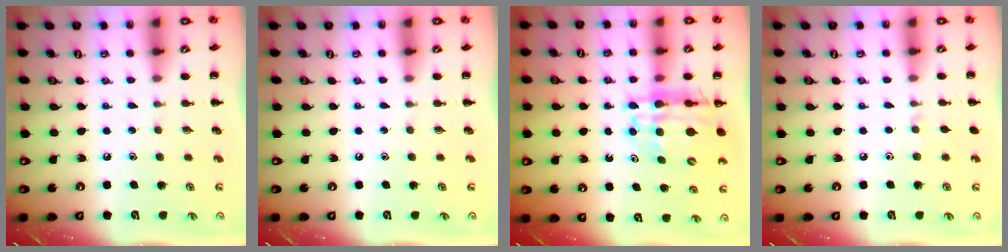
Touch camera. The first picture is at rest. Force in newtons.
{"total": 0.0}
{"total": 13.5, "press": 12.9, "slide": 3.9}
{"total": 4.1, "press": 3.9, "slide": 1.5}